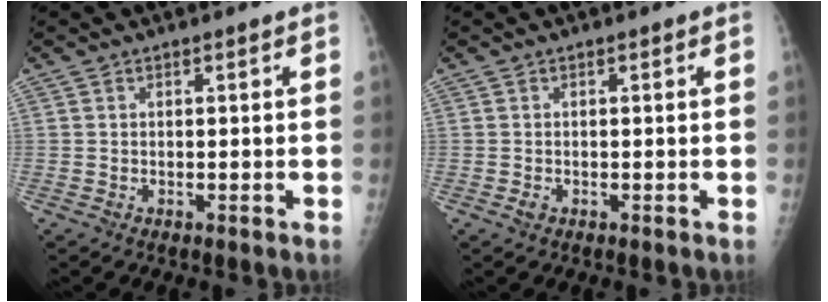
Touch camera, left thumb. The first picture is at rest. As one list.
[{"total": 0.8, "force": [-0.3, 0.6, 0.4], "torque": [-0.007, -0.001, -0.006]}]